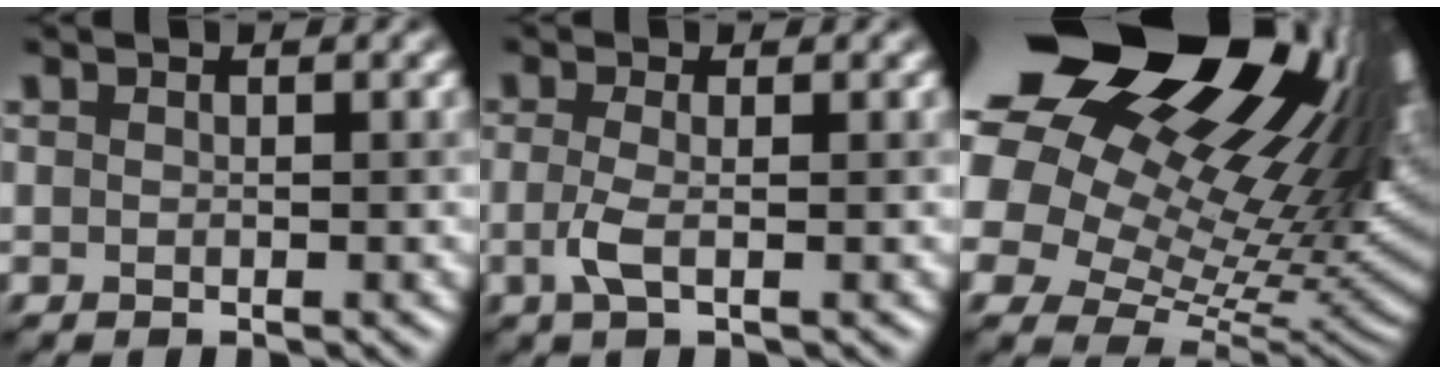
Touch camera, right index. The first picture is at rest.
{"total": 2.1, "force": [-0.4, 0.6, 2.0], "torque": [-0.047, -0.004, -0.013]}
{"total": 23.2, "force": [10.6, 12.7, 16.2], "torque": [-0.291, 0.052, 0.187]}